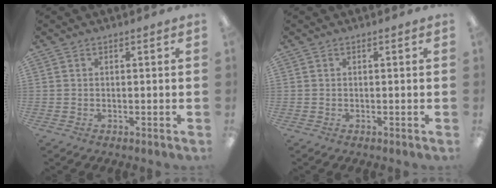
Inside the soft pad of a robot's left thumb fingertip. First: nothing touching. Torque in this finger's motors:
{"motor_torque": [0.00, 0.00, 0.02, 0.02, 0.00]}